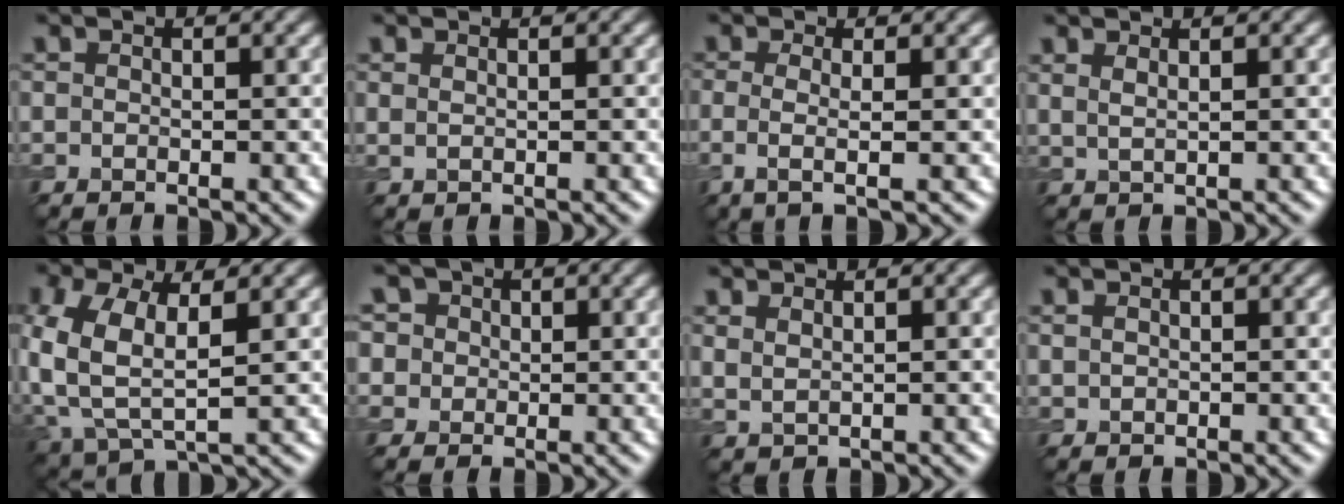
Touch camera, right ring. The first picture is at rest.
{"total": 1.0, "force": [0.5, 0.4, 0.7], "torque": [-0.013, -0.004, 0.004]}
{"total": 2.6, "force": [-0.2, 0.7, 2.5], "torque": [-0.046, -0.006, -0.008]}
{"total": 1.8, "force": [1.1, 0.7, 1.2], "torque": [-0.014, -0.001, 0.014]}
{"total": 8.1, "force": [0.7, 4.8, 6.6], "torque": [-0.173, -0.007, 0.020]}
{"total": 7.2, "force": [3.5, 5.6, 3.0], "torque": [-0.061, 0.025, 0.030]}
{"total": 1.4, "force": [0.9, 0.6, 1.0], "torque": [-0.019, -0.006, 0.023]}
{"total": 0.7, "force": [0.3, 0.5, 0.5], "torque": [-0.013, -0.001, 0.009]}